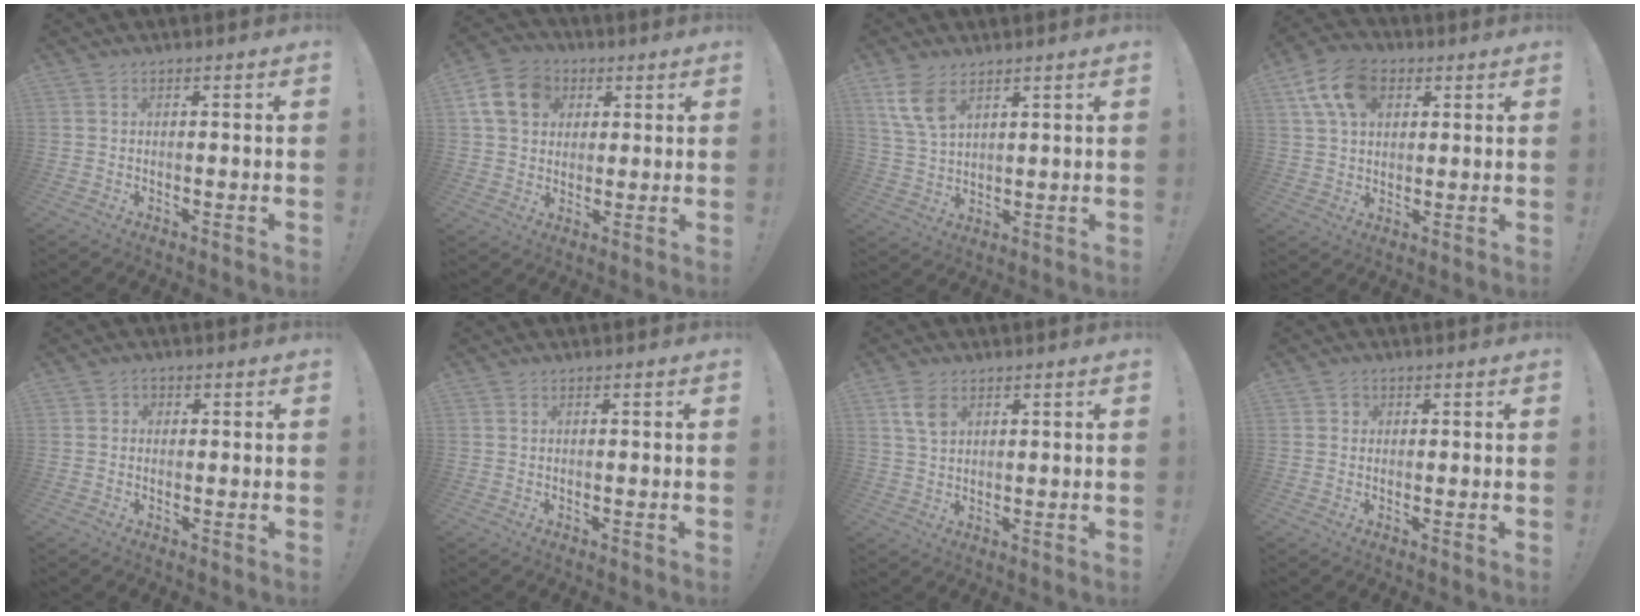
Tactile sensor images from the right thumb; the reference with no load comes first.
{"total": 13.8, "force": [4.3, 11.2, 6.8], "torque": [-0.105, -0.006, 0.088]}
{"total": 8.6, "force": [5.2, 4.7, 5.0], "torque": [-0.103, -0.018, 0.103]}
{"total": 13.3, "force": [5.4, 9.0, 8.1], "torque": [-0.143, -0.005, 0.106]}
{"total": 1.8, "force": [-0.1, 1.5, 0.9], "torque": [-0.017, 0.007, -0.003]}
{"total": 0.0}
{"total": 5.5, "force": [2.6, 3.4, 3.4], "torque": [-0.061, -0.005, 0.052]}
{"total": 1.6, "force": [0.4, 1.5, 0.5], "torque": [-0.004, -0.001, 0.006]}